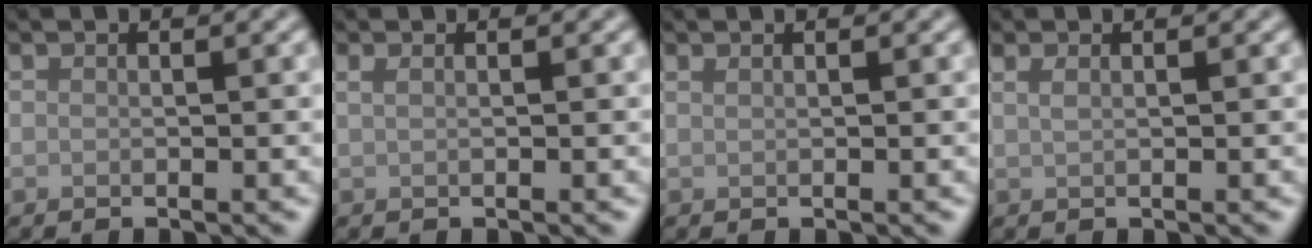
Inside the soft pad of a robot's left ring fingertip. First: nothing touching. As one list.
[{"total": 1.0, "force": [0.4, 0.5, 0.8], "torque": [-0.011, 0.001, 0.004]}, {"total": 0.5, "force": [0.4, 0.2, 0.3], "torque": [-0.004, 0.001, 0.006]}, {"total": 1.1, "force": [0.6, 0.5, 0.8], "torque": [-0.015, -0.001, 0.012]}]